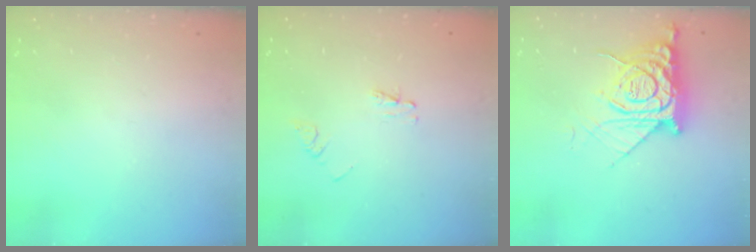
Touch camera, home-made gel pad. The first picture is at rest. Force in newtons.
{"total": 2.9, "press": 2.9, "slide": 0.3}
{"total": 12.2, "press": 12.1, "slide": 1.3}